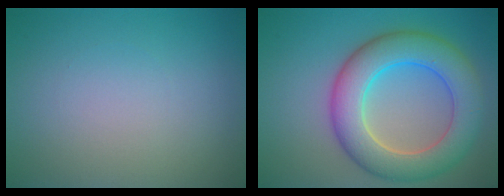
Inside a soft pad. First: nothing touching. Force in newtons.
{"total": 8.2, "press": 8.2, "slide": 0.3}